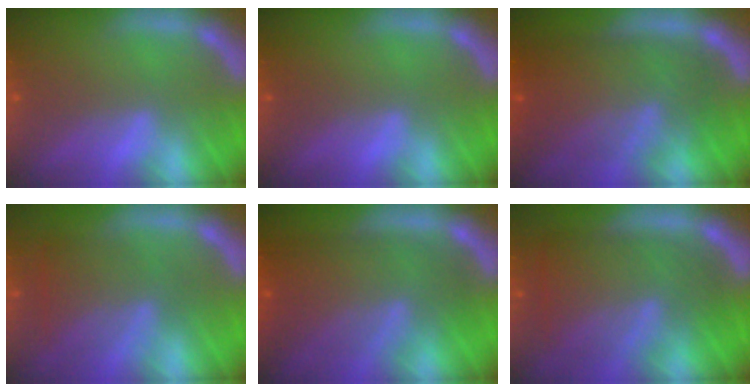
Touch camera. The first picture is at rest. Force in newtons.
{"total": 0.0}
{"total": 10.0}
{"total": 5.5}
{"total": 9.5}
{"total": 9.1}